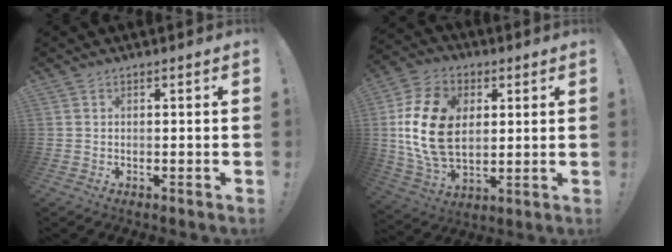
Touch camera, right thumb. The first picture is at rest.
{"total": 20.1, "force": [2.6, 14.2, 14.0], "torque": [-0.264, 0.001, 0.050]}